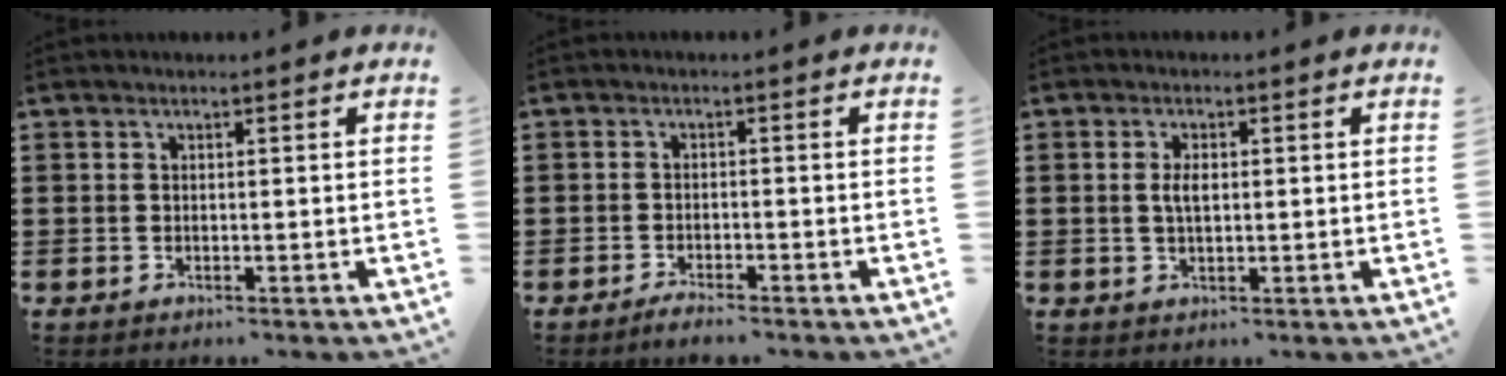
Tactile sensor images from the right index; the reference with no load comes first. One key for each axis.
{"total": 1.6, "fx": -1.6, "fy": 0.1, "fz": 0.4, "tx": -0.011, "ty": 0.001, "tz": -0.030}
{"total": 2.7, "fx": 0.2, "fy": 1.1, "fz": 2.4, "tx": -0.050, "ty": 0.005, "tz": 0.002}